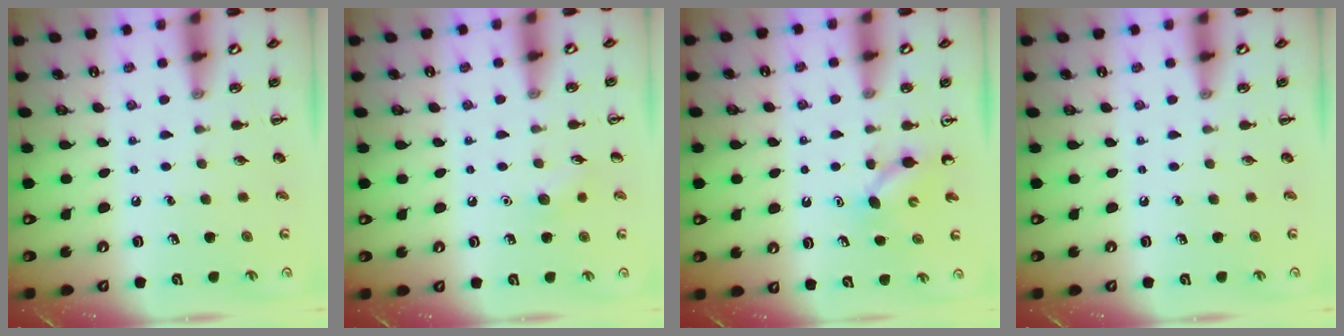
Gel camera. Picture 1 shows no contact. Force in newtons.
{"total": 5.5, "press": 5.2, "slide": 1.6}
{"total": 2.9, "press": 2.7, "slide": 1.1}
{"total": 0.0}